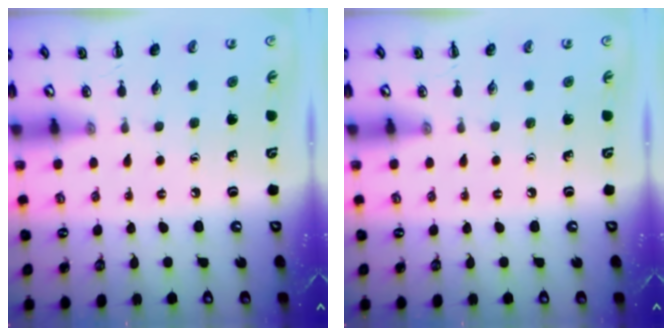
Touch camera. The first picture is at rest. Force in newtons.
{"total": 0.0}